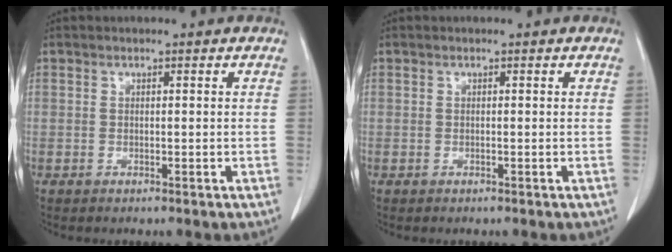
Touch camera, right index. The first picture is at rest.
{"total": 0.0}